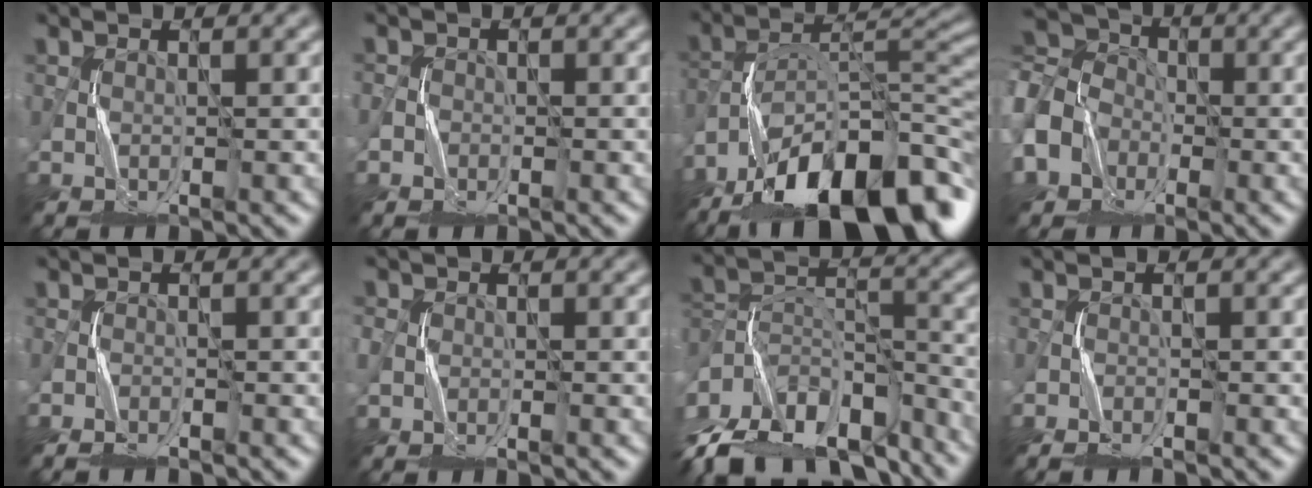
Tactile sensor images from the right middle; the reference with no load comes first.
{"total": 0.9, "force": [-0.4, 0.8, -0.3], "torque": [0.014, 0.002, -0.010]}
{"total": 16.2, "force": [-11.0, 5.8, 10.4], "torque": [-0.197, 0.018, -0.188]}
{"total": 7.5, "force": [-2.0, 6.4, 3.3], "torque": [-0.079, 0.006, -0.056]}
{"total": 2.1, "force": [-2.0, 0.2, 0.6], "torque": [-0.021, -0.011, -0.042]}
{"total": 1.6, "force": [-0.4, 1.5, 0.4], "torque": [0.006, -0.001, -0.006]}
{"total": 16.4, "force": [-11.3, 8.9, 7.8], "torque": [-0.163, -0.005, -0.166]}
{"total": 1.8, "force": [-1.8, 0.1, 0.5], "torque": [-0.019, -0.005, -0.037]}